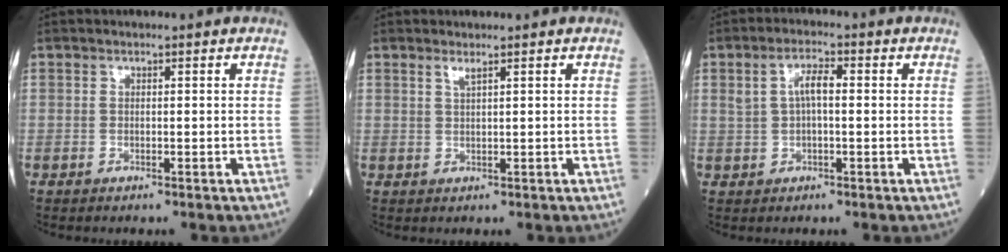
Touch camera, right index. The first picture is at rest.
{"total": 1.1, "force": [0.8, -0.2, 0.8], "torque": [-0.019, -0.004, 0.017]}
{"total": 4.5, "force": [0.9, 1.6, 4.1], "torque": [-0.082, 0.018, 0.020]}